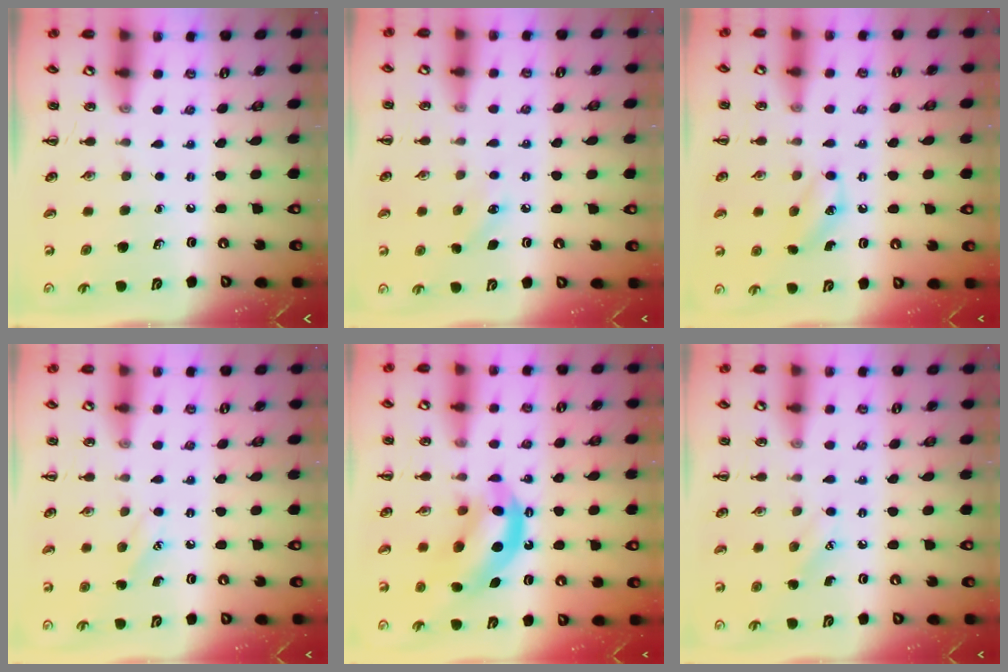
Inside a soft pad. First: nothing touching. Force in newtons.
{"total": 6.2, "press": 6.0, "slide": 1.8}
{"total": 8.0, "press": 7.8, "slide": 1.8}
{"total": 7.5, "press": 7.2, "slide": 2.2}
{"total": 11.9, "press": 11.5, "slide": 3.0}
{"total": 6.3, "press": 6.1, "slide": 1.7}